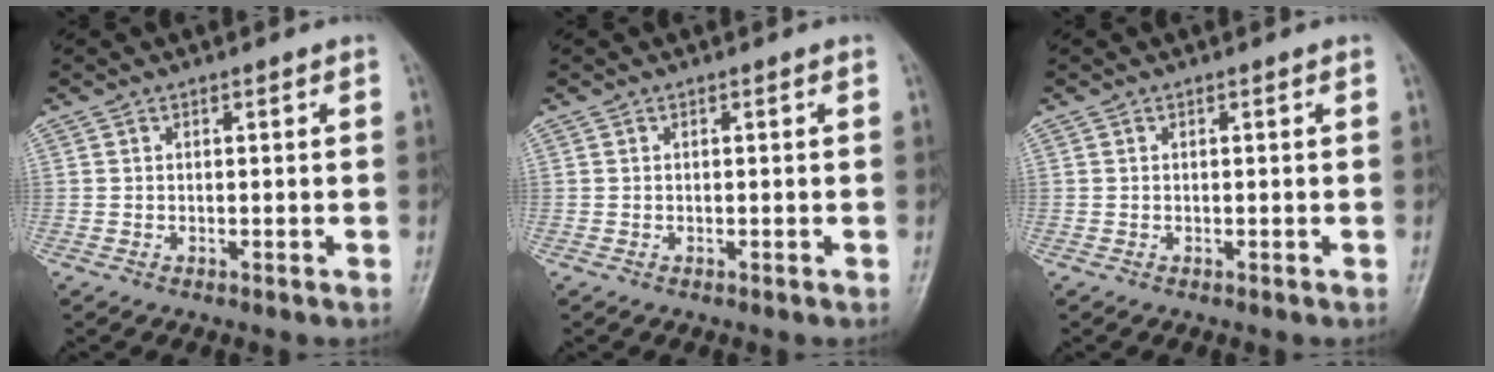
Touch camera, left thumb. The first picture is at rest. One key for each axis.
{"total": 0.0}
{"total": 0.0}